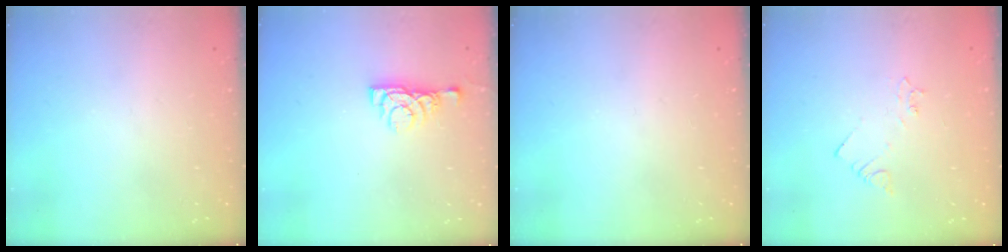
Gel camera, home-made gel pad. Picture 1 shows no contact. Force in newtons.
{"total": 5.6, "press": 5.5, "slide": 0.8}
{"total": 0.0}
{"total": 2.1, "press": 2.1, "slide": 0.3}